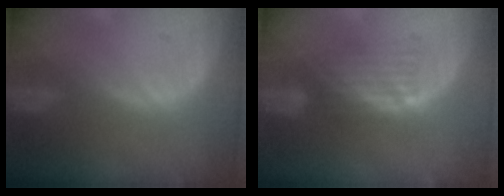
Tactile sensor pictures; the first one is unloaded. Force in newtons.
{"total": 5.0, "press": 4.3, "slide": 2.6}